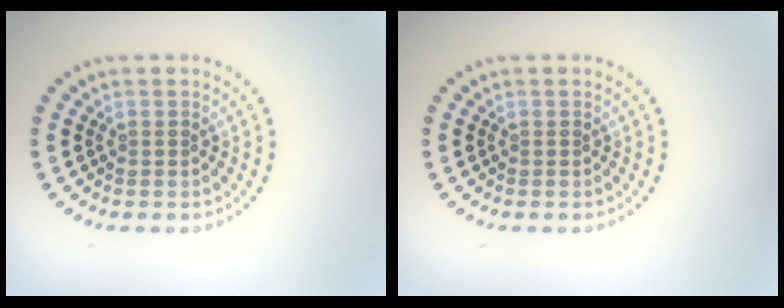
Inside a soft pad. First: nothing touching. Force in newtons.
{"total": 0.0}